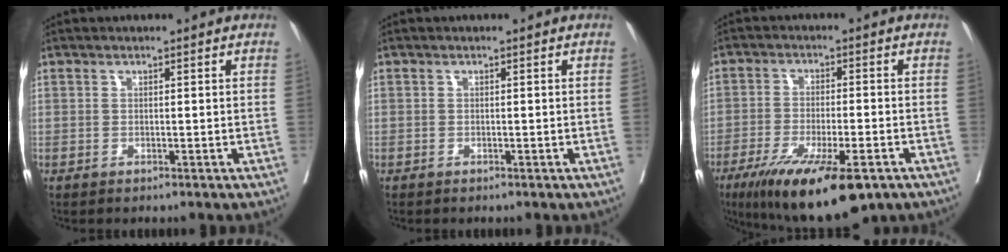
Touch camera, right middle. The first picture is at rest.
{"total": 0.0}
{"total": 14.3, "force": [-8.9, 3.3, 10.8], "torque": [-0.171, -0.031, -0.142]}